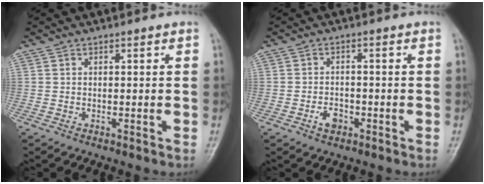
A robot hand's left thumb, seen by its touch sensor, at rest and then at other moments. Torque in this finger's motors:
{"motor_torque": [0.03, 0.90, 0.25, 0.11, 0.00]}